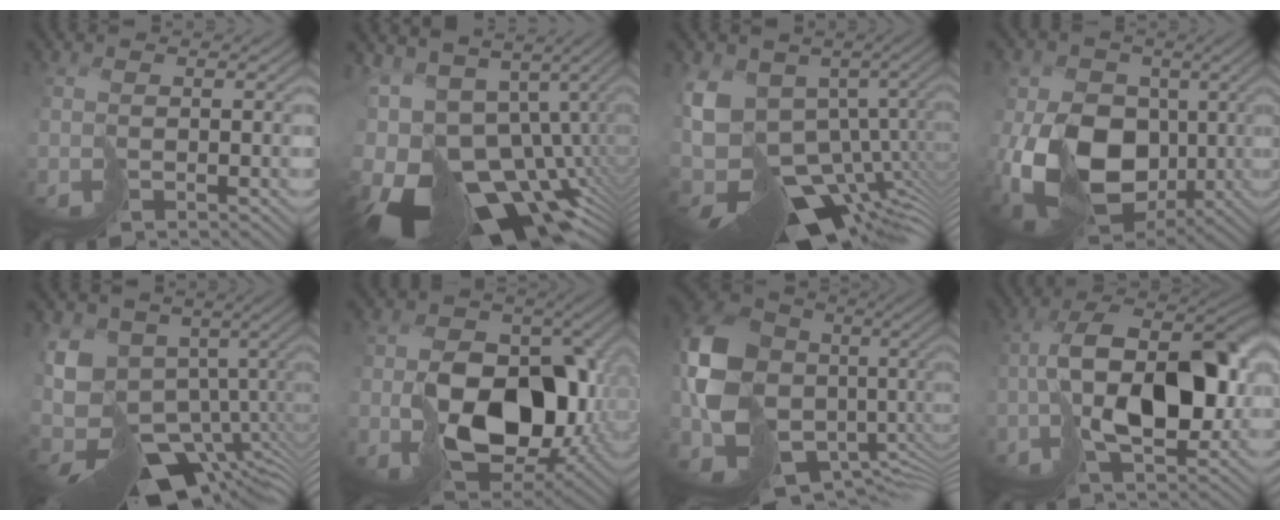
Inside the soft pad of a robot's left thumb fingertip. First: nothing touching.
{"total": 16.3, "force": [-5.4, 9.3, 12.3], "torque": [-0.217, -0.028, -0.063]}
{"total": 14.1, "force": [-3.7, 8.4, 10.7], "torque": [-0.224, -0.018, -0.049]}
{"total": 14.5, "force": [-2.0, 11.0, 9.2], "torque": [-0.168, -0.013, -0.029]}
{"total": 13.4, "force": [-4.5, 8.7, 9.2], "torque": [-0.209, -0.015, -0.066]}
{"total": 13.4, "force": [-2.6, 9.6, 8.9], "torque": [-0.113, -0.020, -0.043]}
{"total": 15.3, "force": [-2.8, 12.0, 9.0], "torque": [-0.199, -0.029, -0.048]}
{"total": 11.5, "force": [-1.1, 6.3, 9.5], "torque": [-0.139, 0.022, -0.020]}